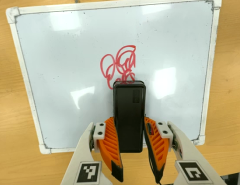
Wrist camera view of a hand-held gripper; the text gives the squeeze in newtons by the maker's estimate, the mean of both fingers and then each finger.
{"total": 8.1, "left": 5.9, "right": 10.4}